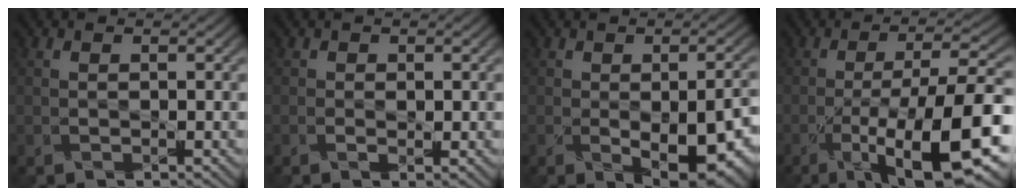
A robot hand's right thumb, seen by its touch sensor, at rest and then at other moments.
{"total": 0.8, "force": [-0.2, 0.7, 0.2], "torque": [-0.004, -0.006, -0.007]}
{"total": 9.2, "force": [-3.0, 5.0, 7.0], "torque": [-0.100, -0.032, -0.032]}
{"total": 14.3, "force": [-6.2, 3.6, 12.4], "torque": [-0.186, -0.001, -0.105]}